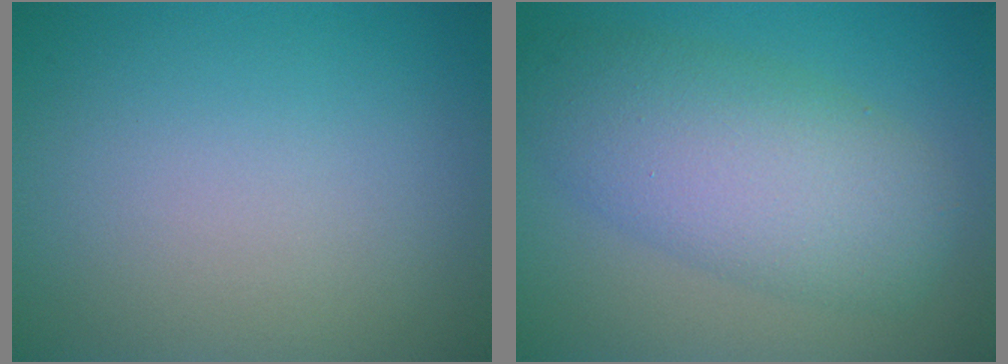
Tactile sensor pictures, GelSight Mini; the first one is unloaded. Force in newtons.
{"total": 7.2, "press": 7.2, "slide": 0.1}